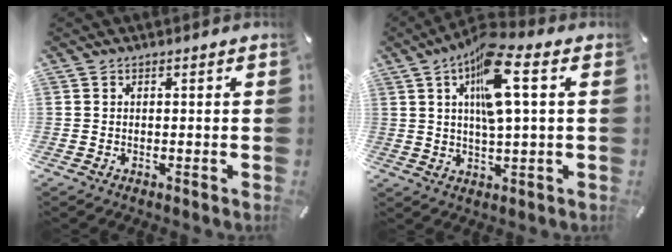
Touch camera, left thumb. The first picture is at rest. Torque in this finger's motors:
{"motor_torque": [2.56, 2.45, 1.70, -1.07, 0.47]}